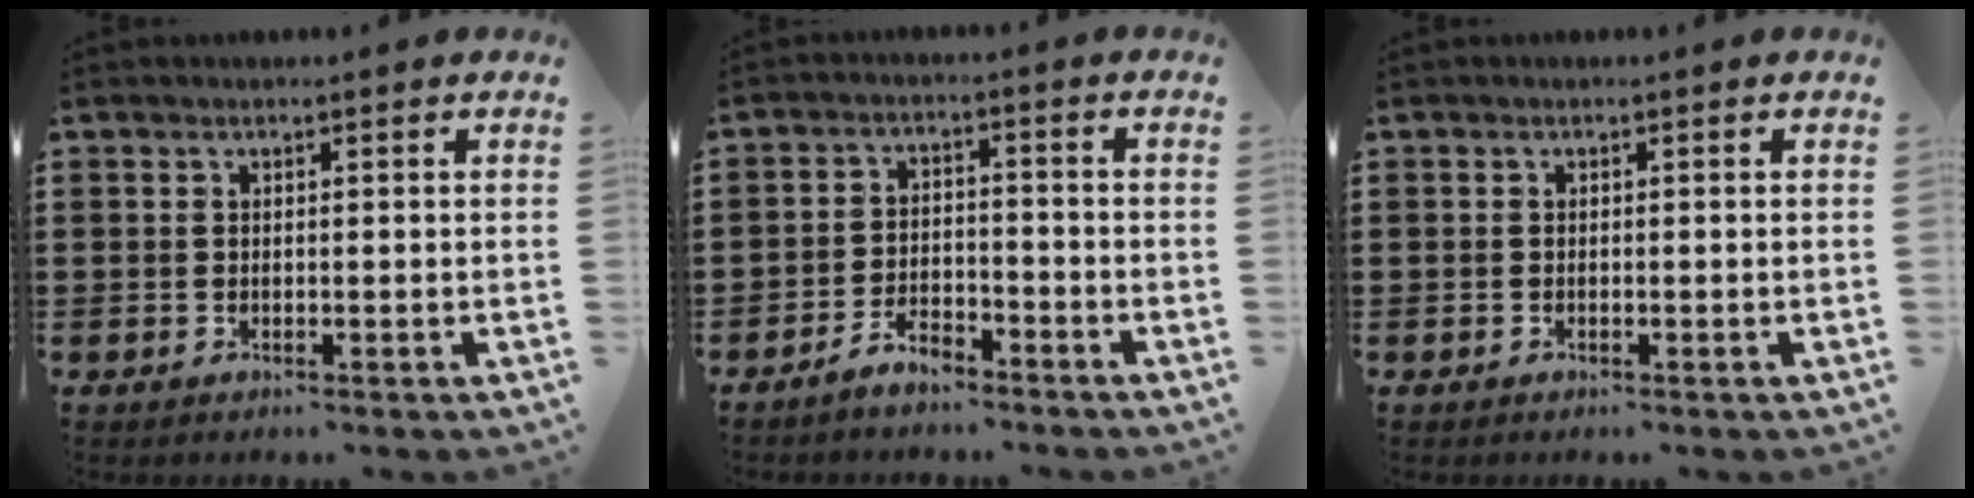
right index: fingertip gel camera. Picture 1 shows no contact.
{"total": 4.1, "force": [-3.8, 1.0, 1.0], "torque": [-0.025, 0.010, -0.077]}
{"total": 0.0}